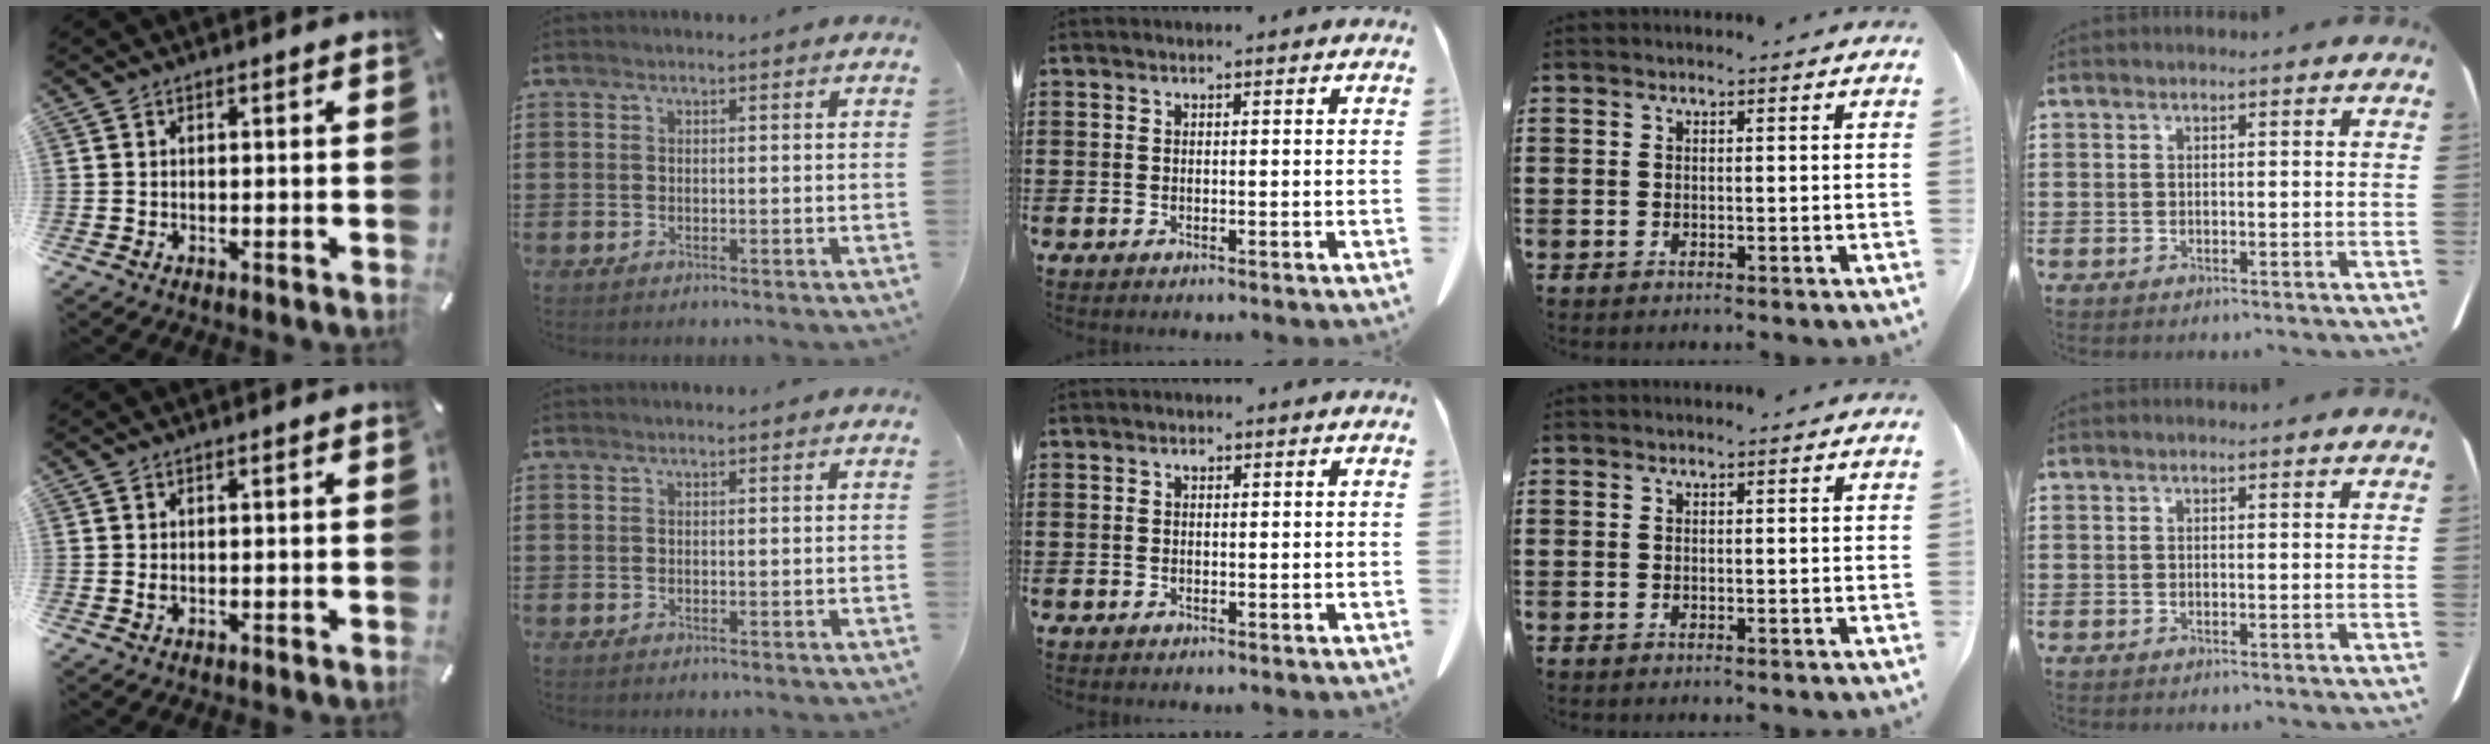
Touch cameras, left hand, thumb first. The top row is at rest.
{"thumb": {"total": 0.9, "force": [0.2, 0.2, 0.8], "torque": [-0.016, -0.001, 0.002]}}